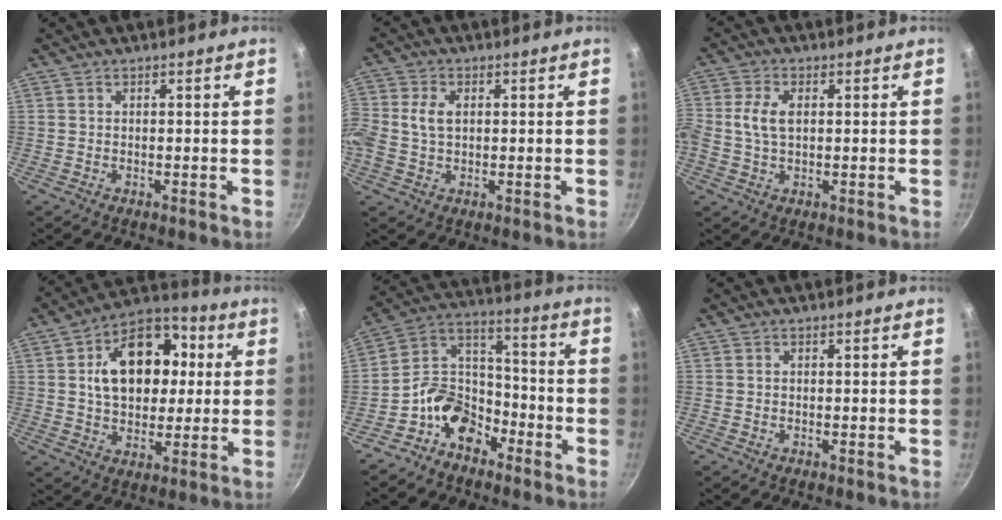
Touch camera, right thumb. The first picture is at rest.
{"total": 5.9, "force": [0.5, 4.1, 4.3], "torque": [-0.086, 0.013, 0.004]}
{"total": 5.7, "force": [0.6, 3.5, 4.5], "torque": [-0.088, 0.011, 0.007]}
{"total": 18.6, "force": [3.3, 13.0, 12.8], "torque": [-0.164, 0.022, 0.043]}
{"total": 12.0, "force": [-6.9, 8.1, 5.4], "torque": [-0.062, 0.076, -0.149]}
{"total": 0.0}